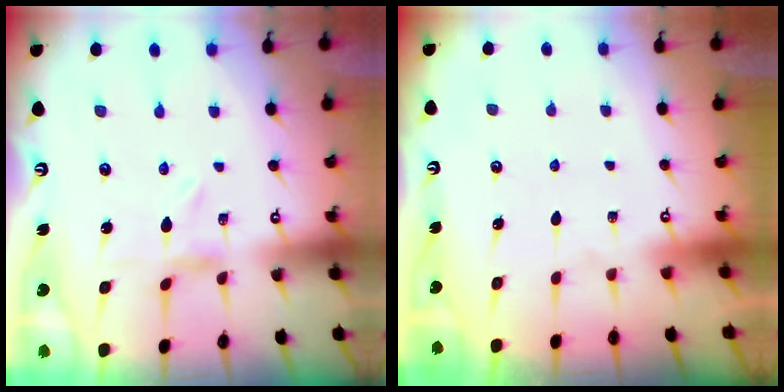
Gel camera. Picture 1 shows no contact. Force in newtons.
{"total": 1.6, "press": 1.6, "slide": 0.1}